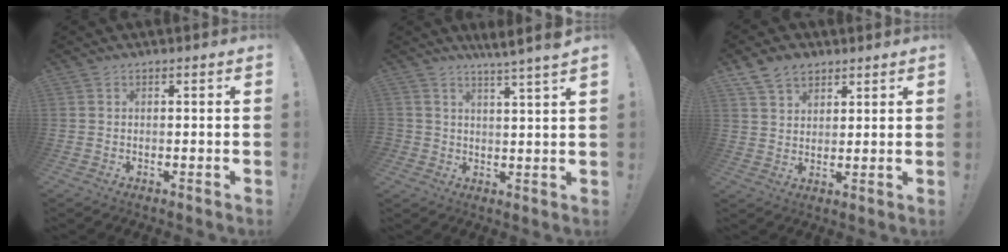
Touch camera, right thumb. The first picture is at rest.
{"total": 4.4, "force": [3.9, 0.3, 2.1], "torque": [-0.025, -0.030, 0.066]}
{"total": 7.9, "force": [5.1, 5.3, 2.8], "torque": [-0.044, -0.019, 0.100]}